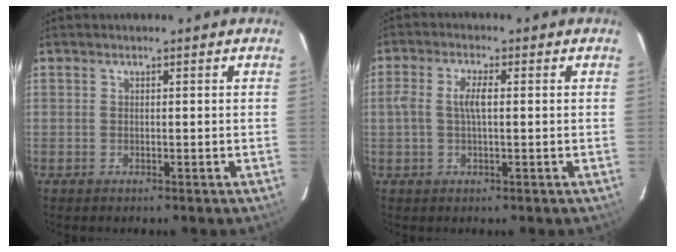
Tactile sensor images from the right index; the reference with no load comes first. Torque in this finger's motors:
{"motor_torque": [0.00, -0.12, 0.29, 0.07]}